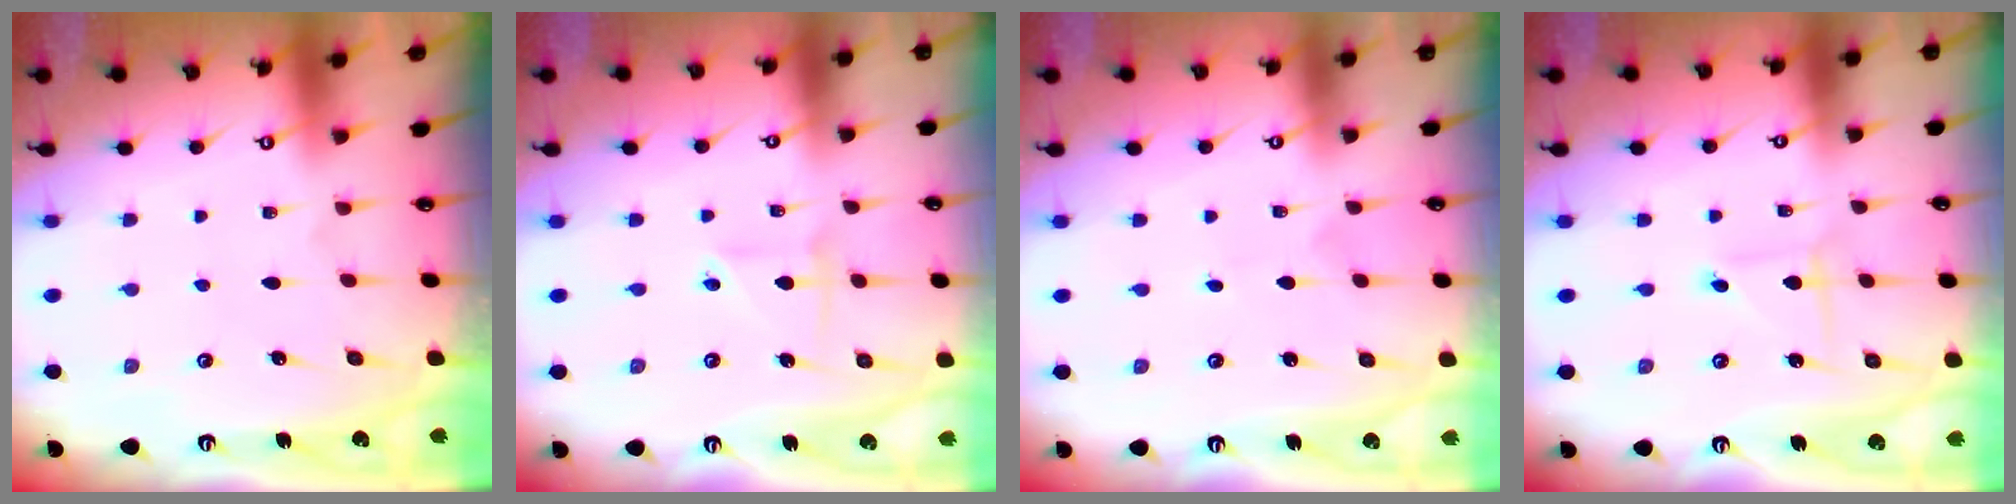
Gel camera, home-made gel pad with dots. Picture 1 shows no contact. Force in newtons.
{"total": 2.6, "press": 2.6, "slide": 0.5}
{"total": 0.5, "press": 0.5, "slide": 0.0}
{"total": 1.0, "press": 1.0, "slide": 0.1}